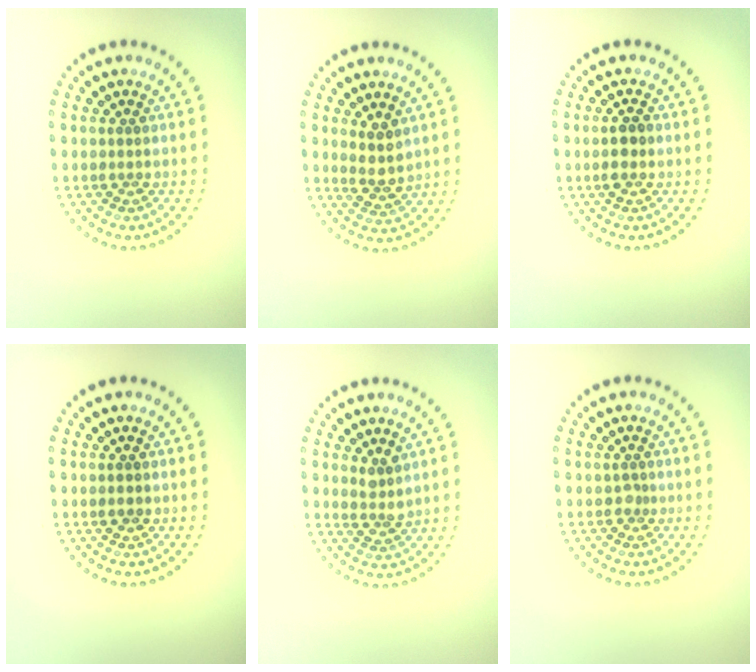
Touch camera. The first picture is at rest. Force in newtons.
{"total": 2.3, "press": 2.0, "slide": 1.2}
{"total": 1.7, "press": 1.7, "slide": 0.2}
{"total": 1.0, "press": 0.9, "slide": 0.2}
{"total": 1.8, "press": 1.4, "slide": 1.2}
{"total": 0.8, "press": 0.6, "slide": 0.6}